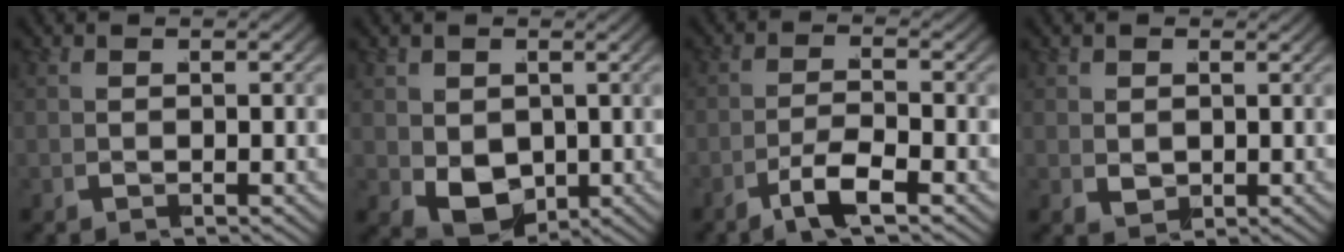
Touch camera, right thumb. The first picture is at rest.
{"total": 6.1, "force": [-1.5, 4.7, 3.5], "torque": [-0.098, -0.054, -0.007]}
{"total": 2.9, "force": [-2.3, 0.6, 1.6], "torque": [-0.034, -0.006, -0.050]}
{"total": 1.6, "force": [0.3, 1.4, 0.9], "torque": [-0.015, -0.015, 0.010]}